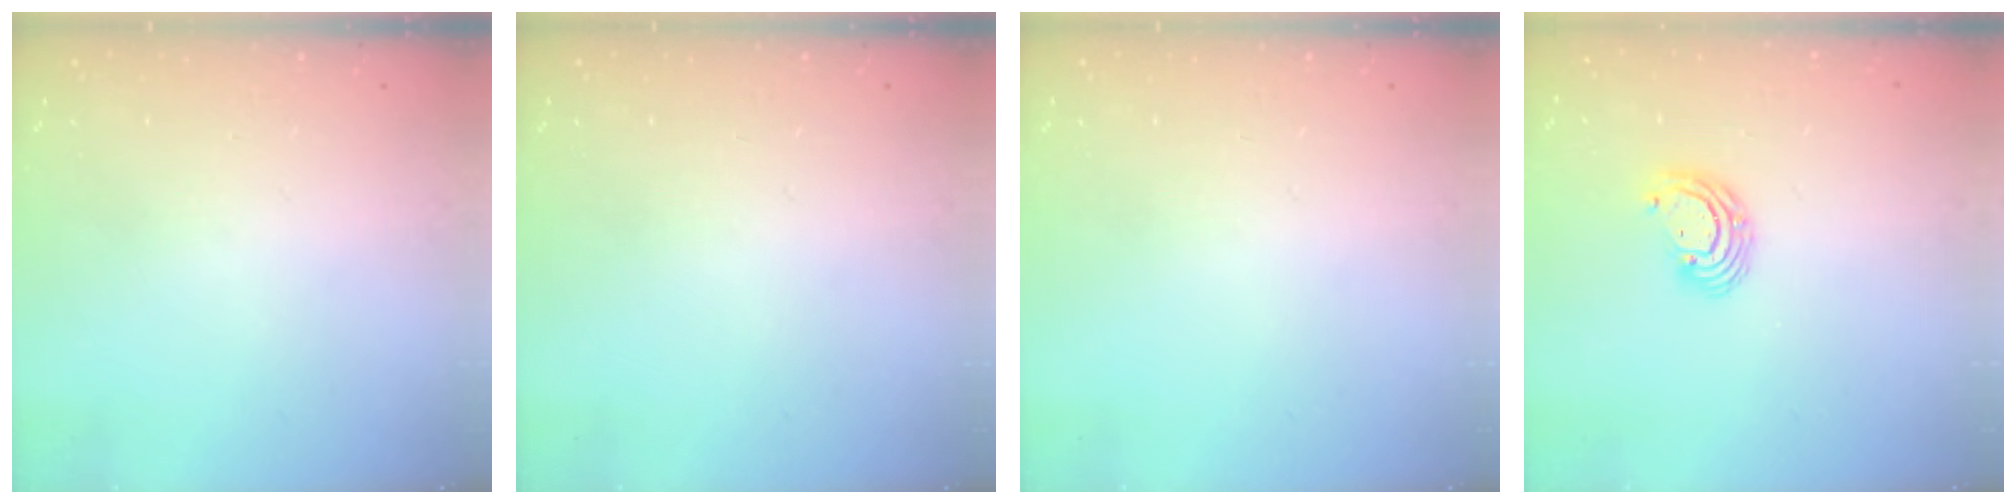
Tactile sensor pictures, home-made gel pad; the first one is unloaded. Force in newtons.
{"total": 0.0}
{"total": 0.0}
{"total": 6.2, "press": 6.2, "slide": 0.5}